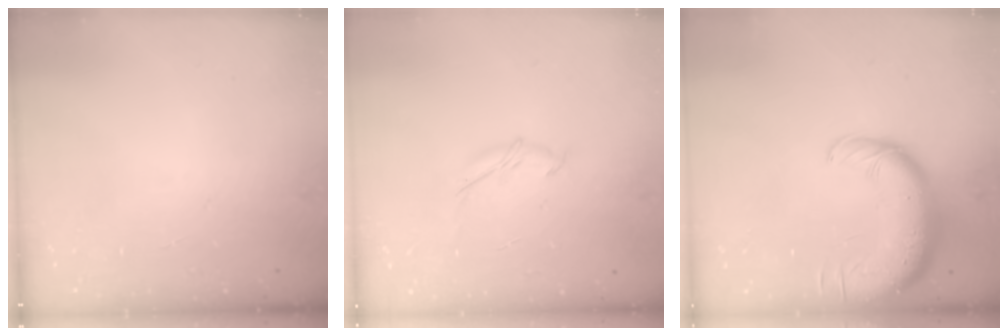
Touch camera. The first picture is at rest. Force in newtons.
{"total": 5.4, "press": 5.4, "slide": 1.0}
{"total": 13.5, "press": 13.0, "slide": 3.6}